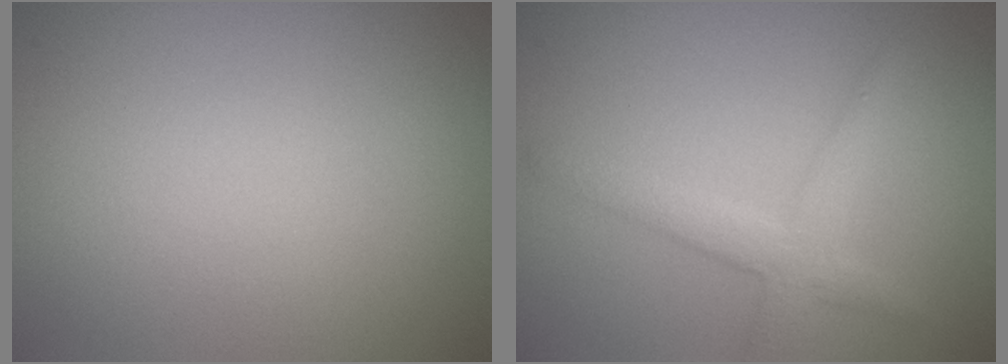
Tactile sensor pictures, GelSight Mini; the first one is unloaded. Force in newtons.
{"total": 2.6, "press": 2.6, "slide": 0.1}